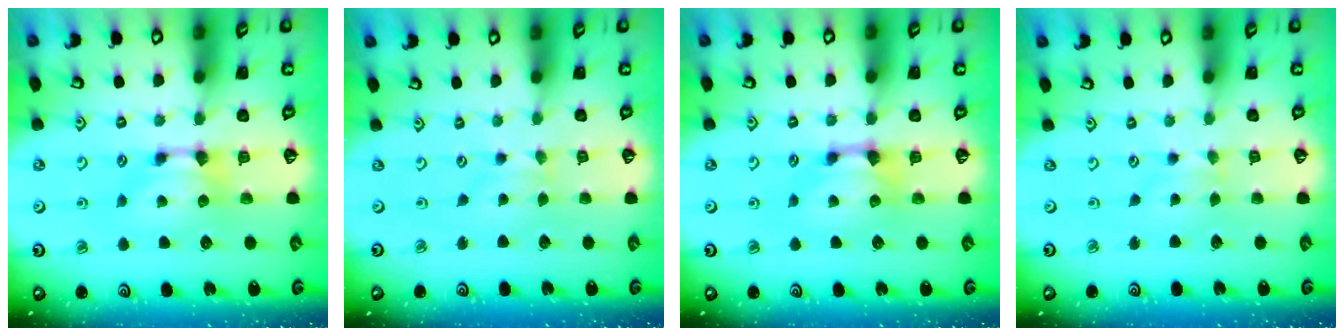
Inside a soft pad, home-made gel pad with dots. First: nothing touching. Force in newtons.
{"total": 0.6, "press": 0.4, "slide": 0.4}
{"total": 0.9, "press": 0.6, "slide": 0.6}
{"total": 0.6, "press": 0.4, "slide": 0.4}